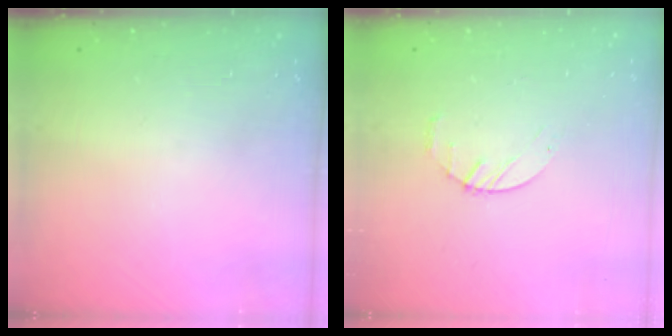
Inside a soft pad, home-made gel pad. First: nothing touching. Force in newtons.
{"total": 2.4, "press": 2.3, "slide": 0.3}